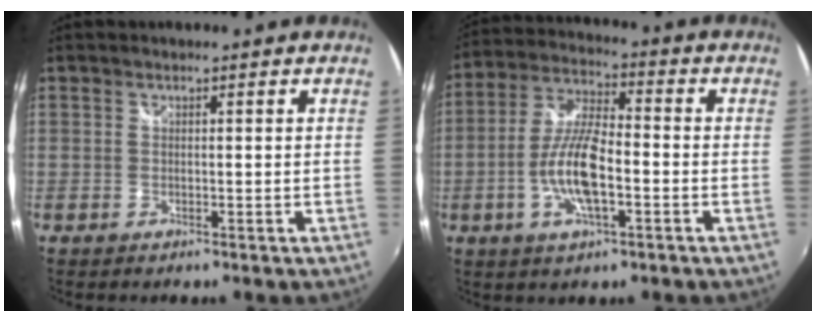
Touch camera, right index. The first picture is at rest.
{"total": 11.3, "force": [-3.3, 3.5, 10.3], "torque": [-0.214, 0.002, -0.064]}